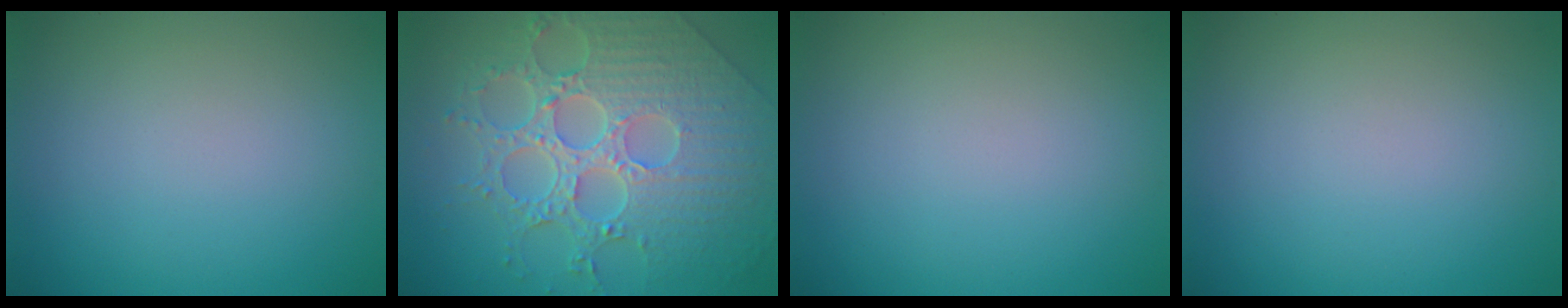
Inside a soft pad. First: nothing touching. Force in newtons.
{"total": 8.8, "press": 6.5, "slide": 5.9}
{"total": 0.0}
{"total": 0.0}